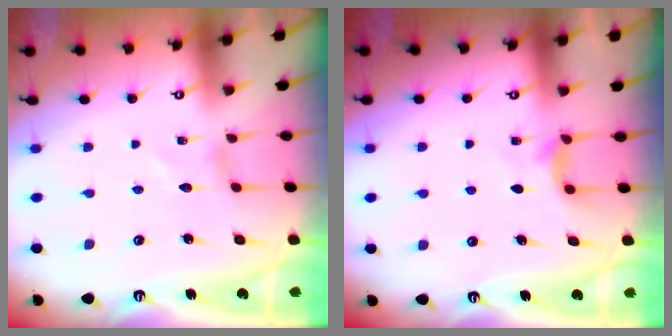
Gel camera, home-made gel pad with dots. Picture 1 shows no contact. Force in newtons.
{"total": 6.0, "press": 5.9, "slide": 0.6}